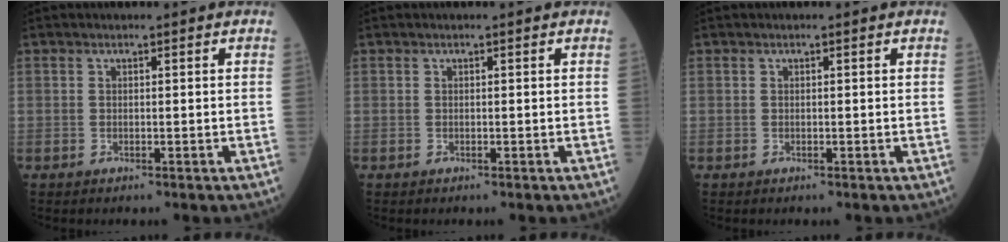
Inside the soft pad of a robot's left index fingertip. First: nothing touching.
{"total": 0.0}
{"total": 0.0}